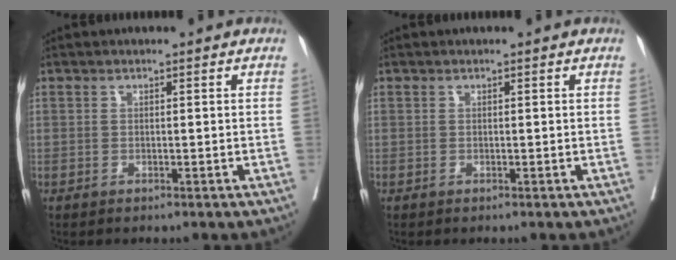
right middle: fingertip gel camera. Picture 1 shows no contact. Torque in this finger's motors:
{"motor_torque": [0.01, -0.01, 0.00, 0.00]}